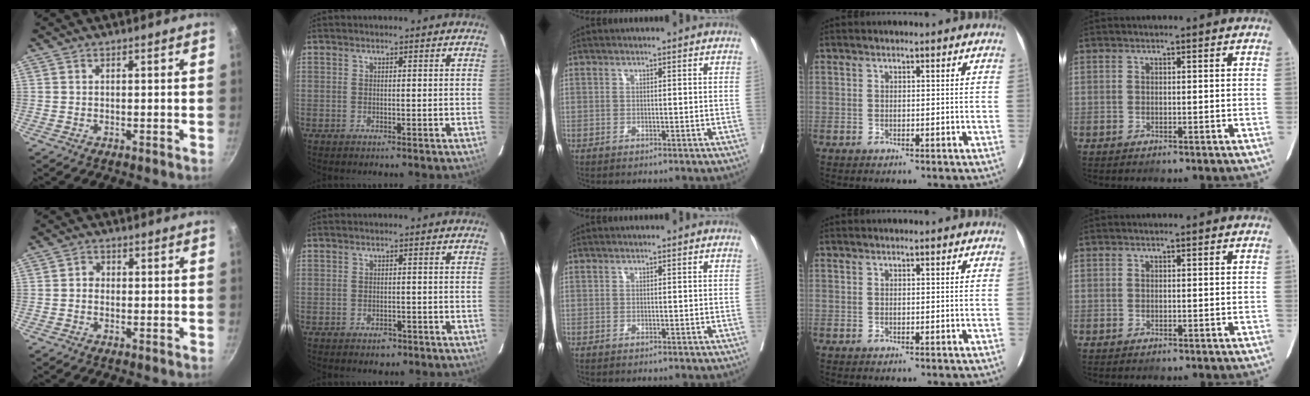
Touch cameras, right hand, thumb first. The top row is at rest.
{"thumb": {"total": 1.8, "force": [-0.2, 1.6, 0.8], "torque": [-0.001, 0.007, -0.010]}, "index": {"total": 2.1, "force": [-1.4, 1.3, 1.0], "torque": [-0.011, 0.002, -0.012]}}